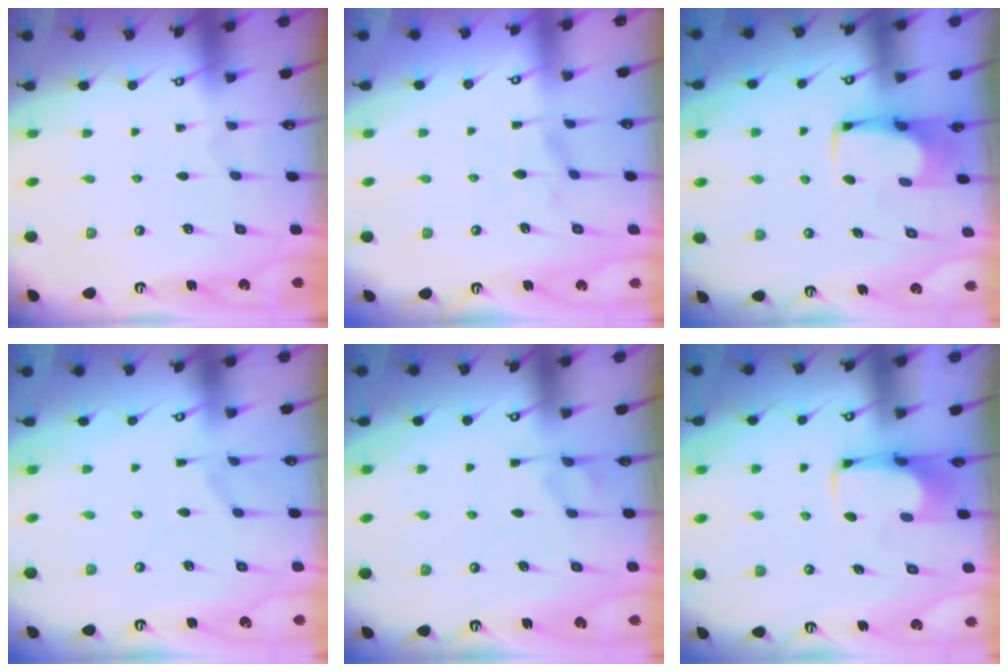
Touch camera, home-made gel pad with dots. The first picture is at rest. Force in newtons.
{"total": 2.4, "press": 2.3, "slide": 0.7}
{"total": 0.8, "press": 0.8, "slide": 0.3}
{"total": 1.0, "press": 0.2, "slide": 1.0}
{"total": 0.9, "press": 0.1, "slide": 0.9}
{"total": 1.6, "press": 1.5, "slide": 0.3}